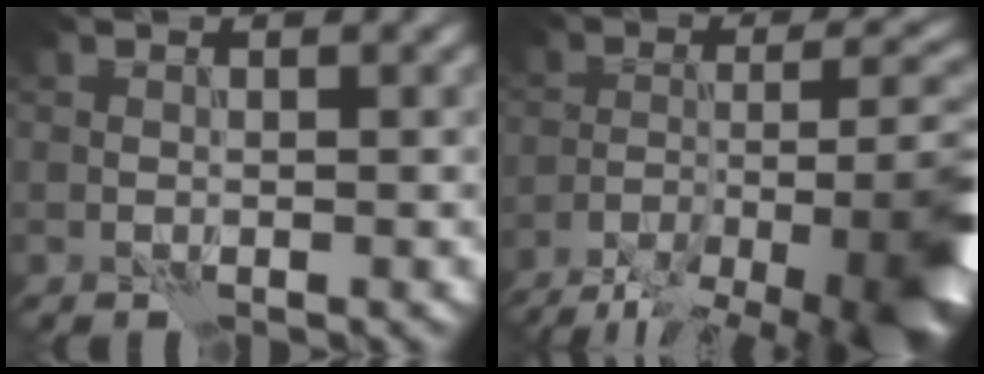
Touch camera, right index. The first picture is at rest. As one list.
[{"total": 13.6, "force": [-8.8, 4.0, 9.7], "torque": [-0.156, 0.001, -0.126]}]